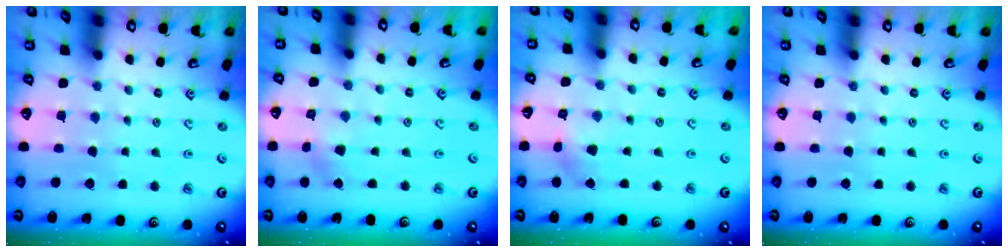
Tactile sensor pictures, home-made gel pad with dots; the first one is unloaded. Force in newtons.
{"total": 1.8, "press": 1.8, "slide": 0.3}
{"total": 2.8, "press": 2.8, "slide": 0.3}
{"total": 0.0}